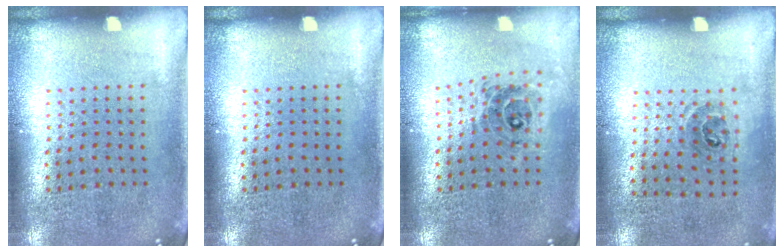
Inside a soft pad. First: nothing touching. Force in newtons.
{"total": 0.0}
{"total": 0.7, "press": 0.7, "slide": 0.1}
{"total": 1.0, "press": 0.7, "slide": 0.8}